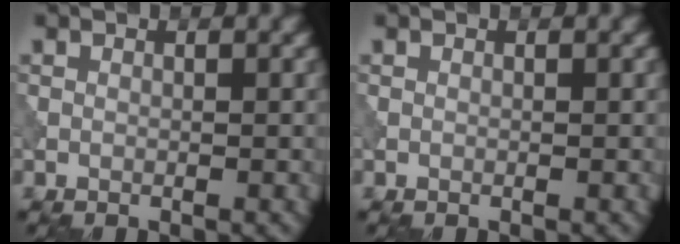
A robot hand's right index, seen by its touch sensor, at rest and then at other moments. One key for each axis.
{"total": 0.0}